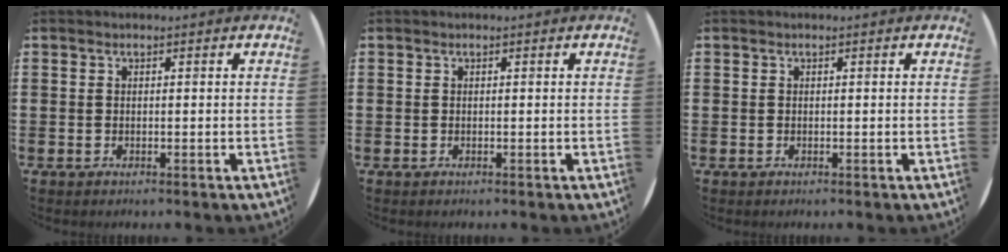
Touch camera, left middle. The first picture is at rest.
{"total": 0.0}
{"total": 0.0}